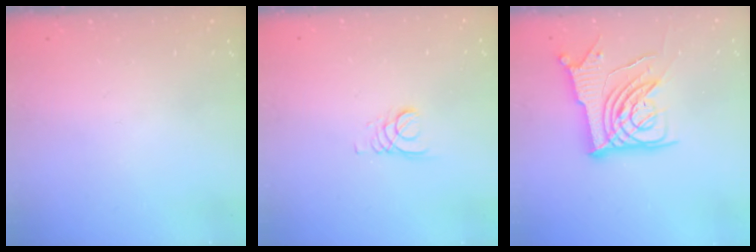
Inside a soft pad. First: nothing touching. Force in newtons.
{"total": 2.4, "press": 2.4, "slide": 0.2}
{"total": 14.0, "press": 13.9, "slide": 1.5}